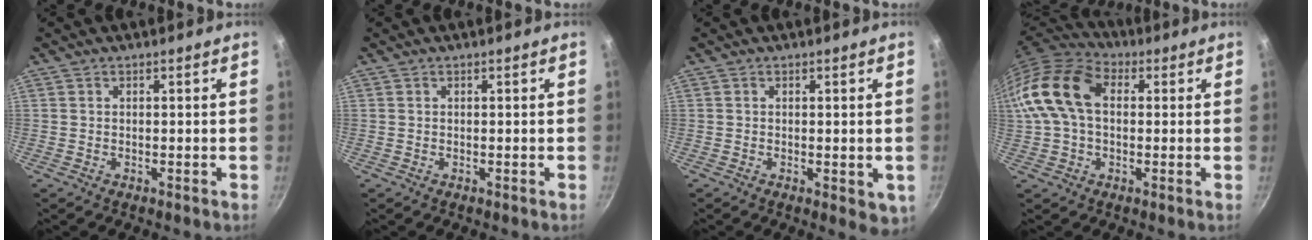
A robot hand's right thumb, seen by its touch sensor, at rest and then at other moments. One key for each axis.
{"total": 0.0}
{"total": 3.8, "fx": -0.6, "fy": 1.7, "fz": 3.3, "tx": -0.043, "ty": -0.012, "tz": -0.006}
{"total": 15.0, "fx": 2.0, "fy": 10.0, "fz": 11.0, "tx": -0.197, "ty": 0.030, "tz": 0.019}